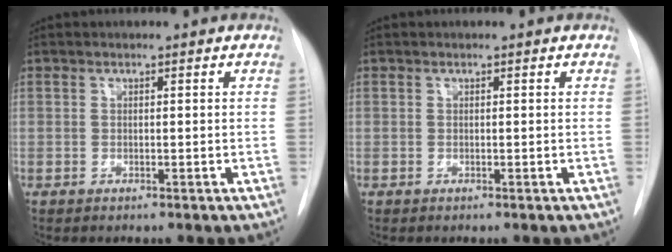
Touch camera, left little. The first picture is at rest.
{"total": 0.0}